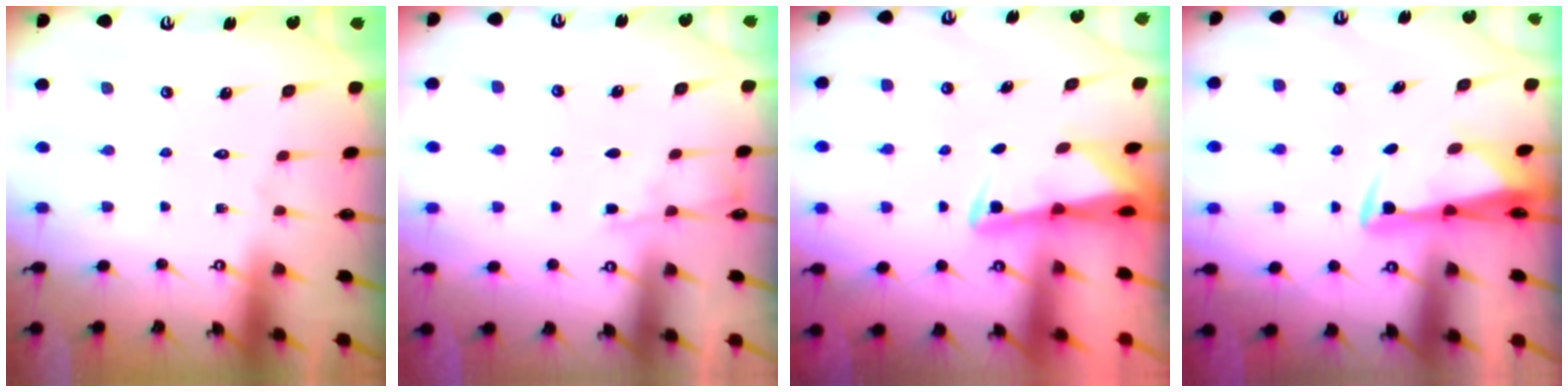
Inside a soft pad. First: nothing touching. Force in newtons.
{"total": 2.5, "press": 2.5, "slide": 0.4}
{"total": 2.4, "press": 2.3, "slide": 0.4}
{"total": 2.9, "press": 2.8, "slide": 0.6}